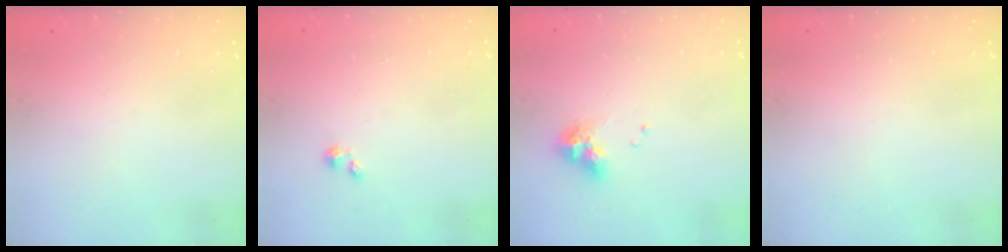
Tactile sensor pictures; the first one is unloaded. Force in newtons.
{"total": 0.0}
{"total": 8.3, "press": 8.3, "slide": 0.8}
{"total": 0.0}